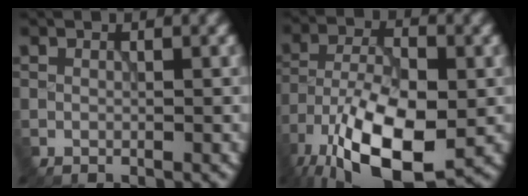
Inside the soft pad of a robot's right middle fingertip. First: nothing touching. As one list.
[{"total": 13.2, "force": [-6.5, 5.8, 9.9], "torque": [-0.195, -0.020, -0.118]}]